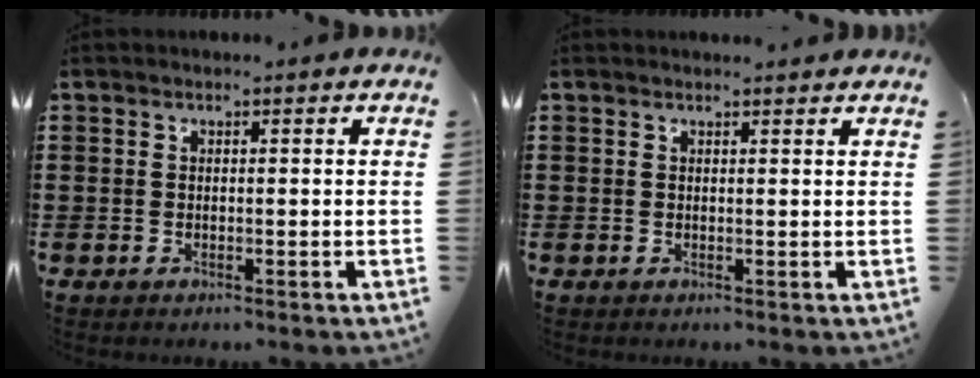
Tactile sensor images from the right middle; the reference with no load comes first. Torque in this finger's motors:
{"motor_torque": [0.02, -0.46, 0.18, -0.01]}